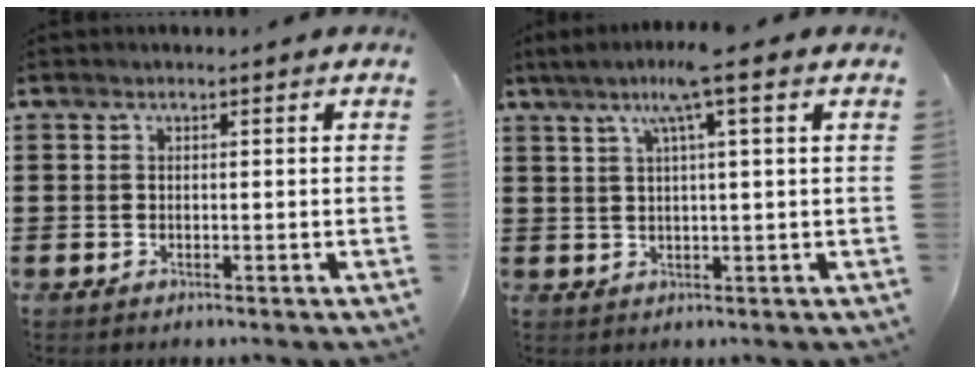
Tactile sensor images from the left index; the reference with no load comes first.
{"total": 6.1, "force": [3.0, -0.4, 5.3], "torque": [-0.109, 0.005, 0.049]}